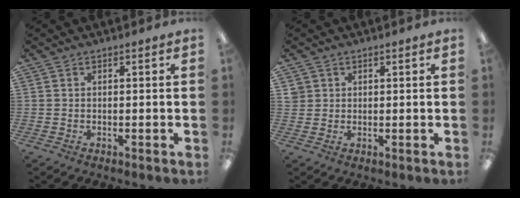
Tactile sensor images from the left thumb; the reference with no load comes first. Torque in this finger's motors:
{"motor_torque": [0.11, 0.05, 0.13, -0.31, -0.01]}